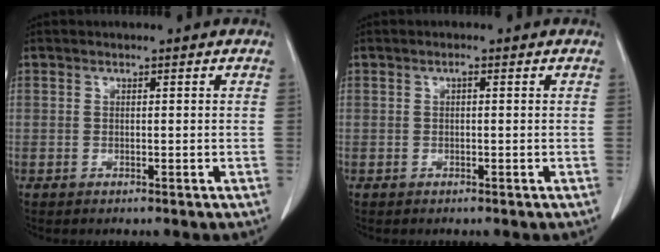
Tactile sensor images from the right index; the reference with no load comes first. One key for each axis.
{"total": 0.5, "fx": 0.1, "fy": 0.2, "fz": 0.5, "tx": -0.010, "ty": 0.002, "tz": 0.002}